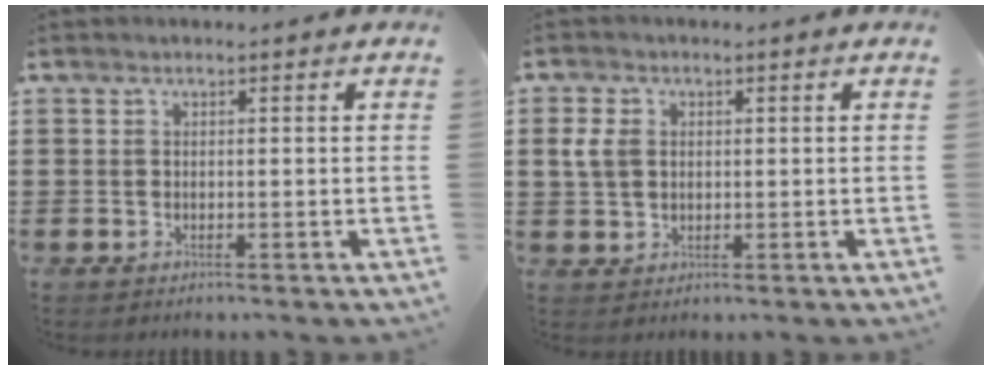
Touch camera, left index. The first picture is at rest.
{"total": 3.3, "force": [0.7, 2.5, 2.0], "torque": [-0.061, 0.005, 0.007]}